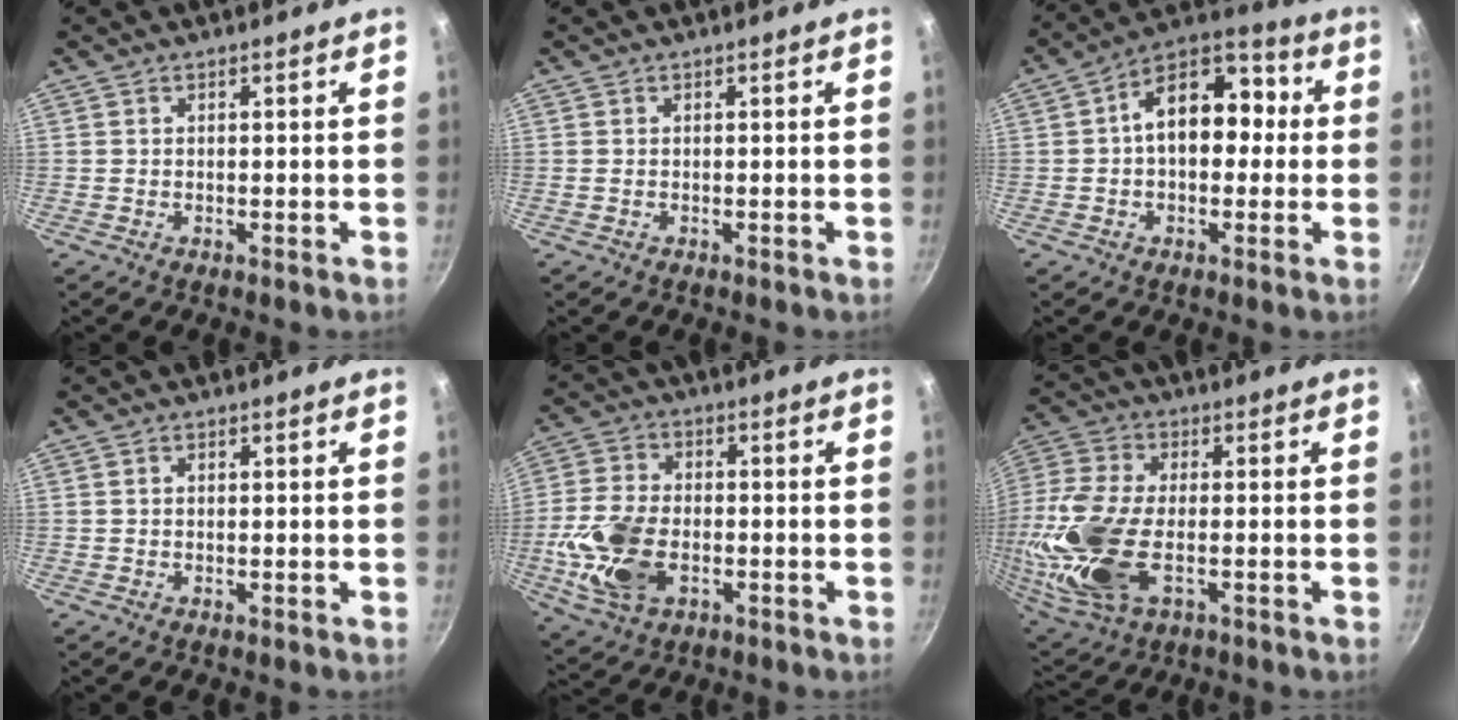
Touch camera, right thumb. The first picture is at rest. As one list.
[{"total": 0.0}, {"total": 13.9, "force": [1.1, 8.6, 10.9], "torque": [-0.135, 0.041, 0.002]}, {"total": 0.5, "force": [0.0, 0.4, 0.3], "torque": [-0.004, 0.001, 0.000]}, {"total": 13.8, "force": [-3.3, 8.5, 10.3], "torque": [-0.209, 0.006, -0.060]}, {"total": 20.3, "force": [-4.0, 10.4, 17.0], "torque": [-0.411, -0.009, -0.065]}]